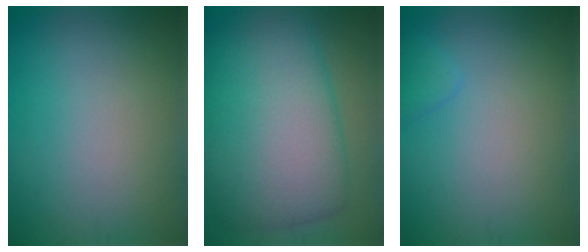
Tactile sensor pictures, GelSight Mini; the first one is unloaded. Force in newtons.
{"total": 10.3, "press": 10.3, "slide": 0.3}
{"total": 0.9, "press": 0.9, "slide": 0.1}